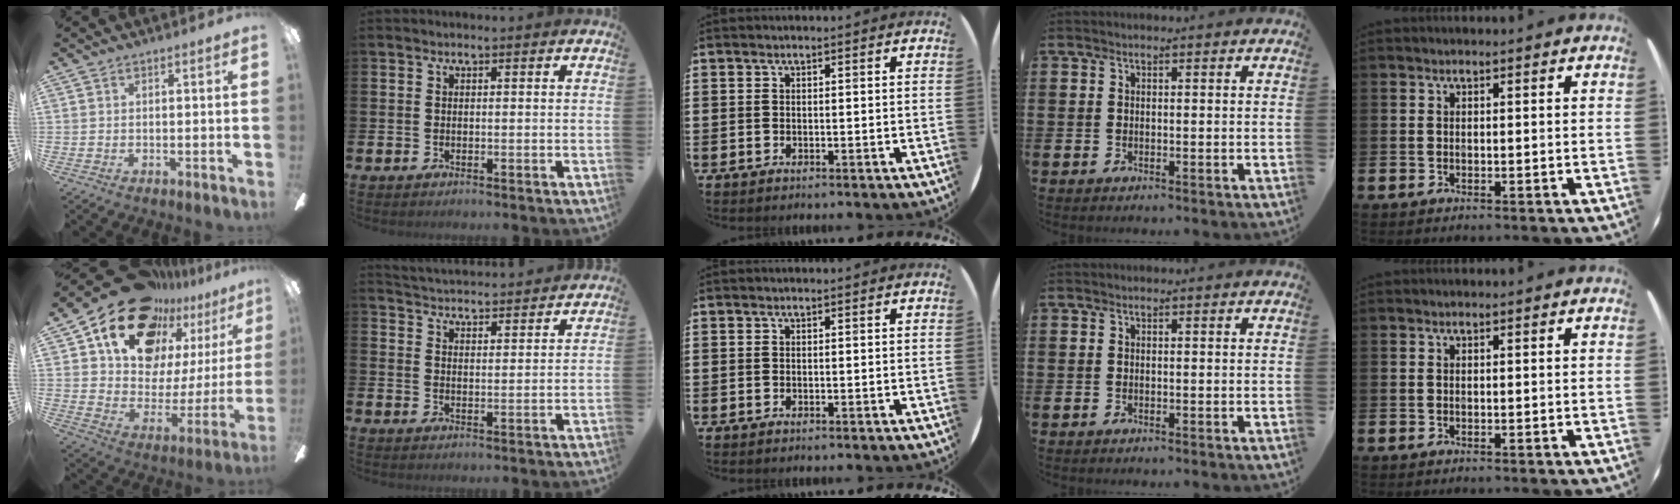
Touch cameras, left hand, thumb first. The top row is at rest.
{"thumb": {"total": 20.4, "force": [14.9, 11.7, 7.6], "torque": [-0.144, -0.104, 0.279]}, "index": {"total": 4.7, "force": [4.7, 0.1, -0.3], "torque": [-0.007, -0.040, 0.081]}}